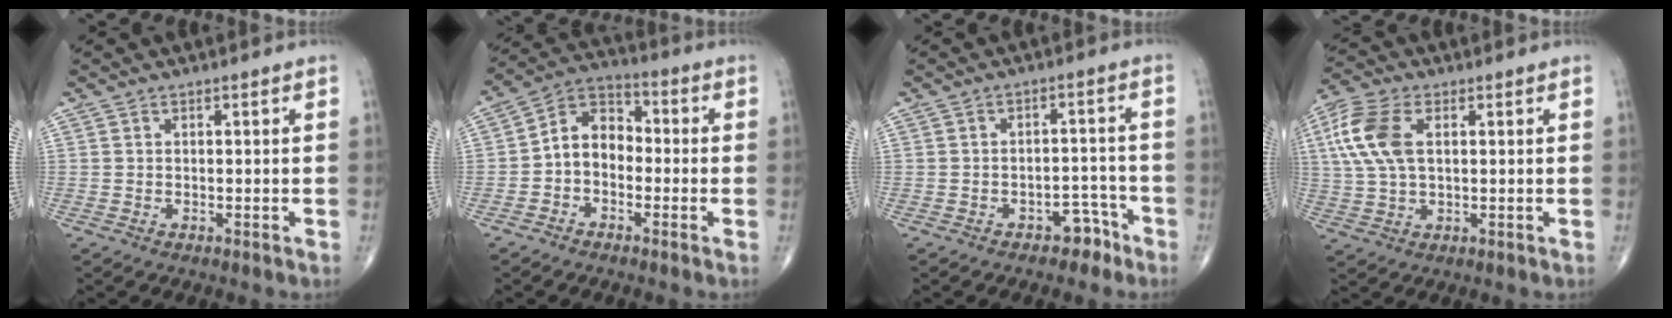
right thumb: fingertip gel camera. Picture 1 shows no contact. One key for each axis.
{"total": 8.1, "fx": -1.6, "fy": 6.1, "fz": 5.2, "tx": -0.061, "ty": 0.036, "tz": -0.048}
{"total": 4.6, "fx": -3.2, "fy": 2.7, "fz": 1.9, "tx": -0.008, "ty": 0.040, "tz": -0.042}
{"total": 11.0, "fx": 2.7, "fy": 6.0, "fz": 8.8, "tx": -0.210, "ty": 0.011, "tz": 0.052}